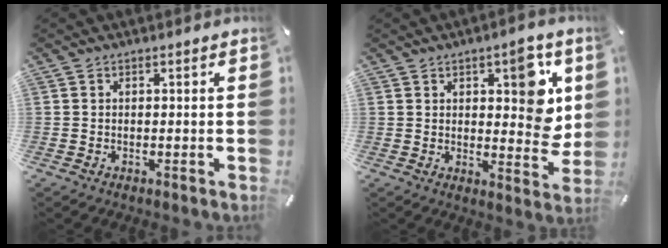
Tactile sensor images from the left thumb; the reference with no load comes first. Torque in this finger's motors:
{"motor_torque": [2.17, 2.05, 1.16, -0.96, 0.33]}